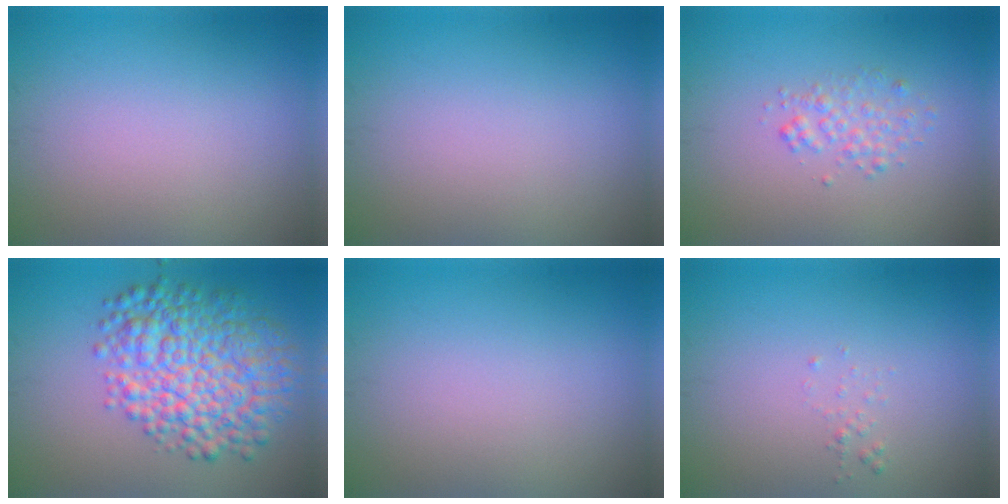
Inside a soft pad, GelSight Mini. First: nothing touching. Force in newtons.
{"total": 0.0}
{"total": 1.8, "press": 1.8, "slide": 0.0}
{"total": 8.6, "press": 8.6, "slide": 0.1}
{"total": 0.0}
{"total": 0.6, "press": 0.6, "slide": 0.1}